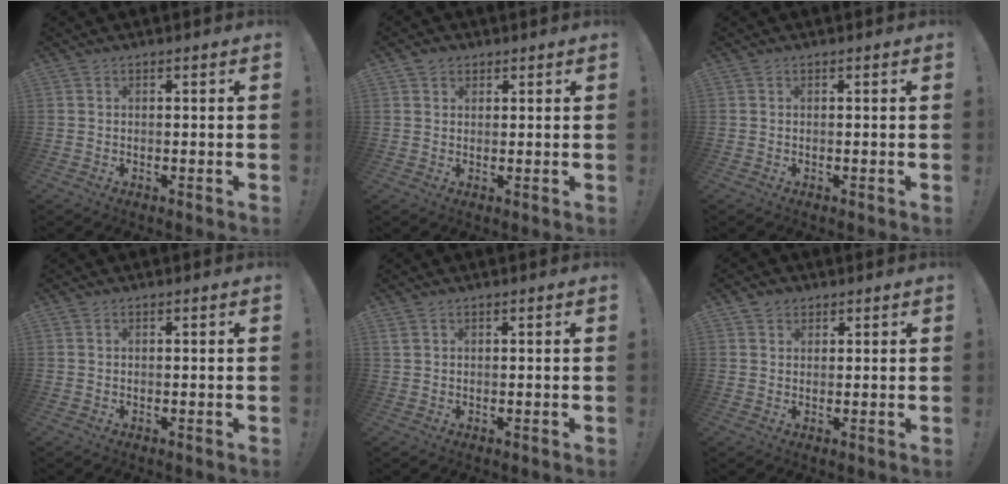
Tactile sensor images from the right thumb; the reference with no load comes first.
{"total": 2.3, "force": [1.3, 1.9, 0.5], "torque": [0.001, -0.004, 0.021]}
{"total": 0.0}
{"total": 0.0}
{"total": 1.2, "force": [0.7, 0.5, 0.8], "torque": [-0.020, 0.001, 0.015]}
{"total": 2.6, "force": [1.7, 1.9, 0.4], "torque": [0.000, -0.008, 0.030]}